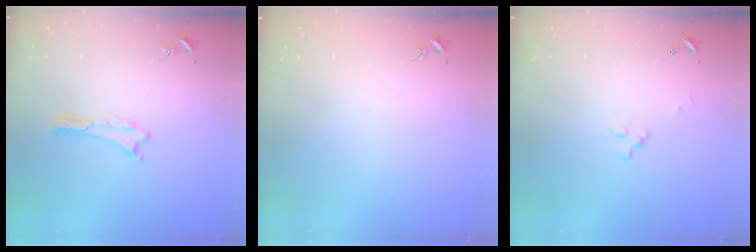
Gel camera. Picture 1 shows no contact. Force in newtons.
{"total": 0.0}
{"total": 2.2, "press": 2.2, "slide": 0.3}